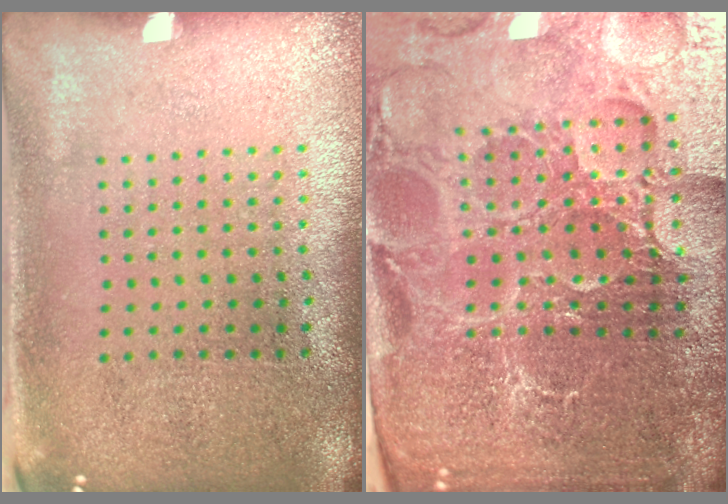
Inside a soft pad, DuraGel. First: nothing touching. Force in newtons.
{"total": 5.5, "press": 5.1, "slide": 1.9}